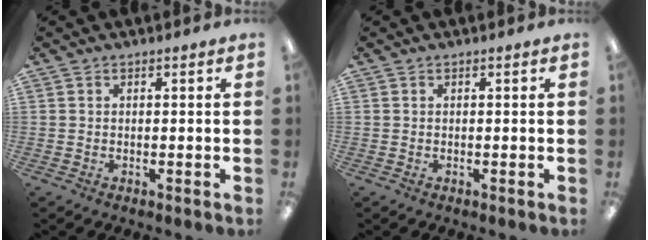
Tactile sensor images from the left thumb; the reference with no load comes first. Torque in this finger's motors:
{"motor_torque": [0.02, 0.02, 0.17, -0.09, 0.00]}